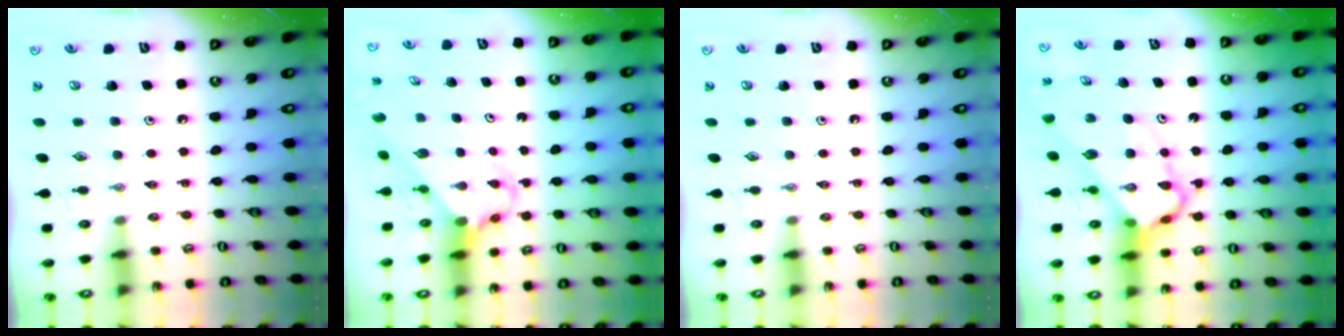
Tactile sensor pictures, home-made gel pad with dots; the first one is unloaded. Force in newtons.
{"total": 2.7, "press": 2.7, "slide": 0.2}
{"total": 0.0}
{"total": 9.2, "press": 9.2, "slide": 0.9}